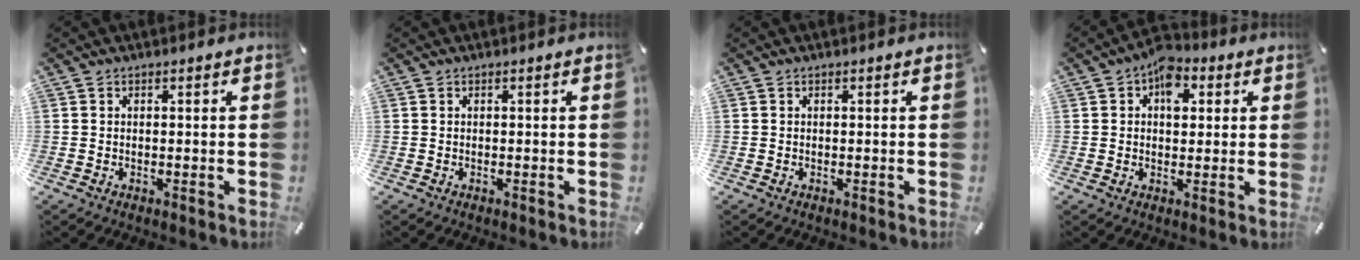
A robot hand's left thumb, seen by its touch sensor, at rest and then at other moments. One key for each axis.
{"total": 0.0}
{"total": 0.0}
{"total": 7.1, "fx": 2.4, "fy": 4.9, "fz": 4.5, "tx": -0.047, "ty": -0.004, "tz": 0.035}